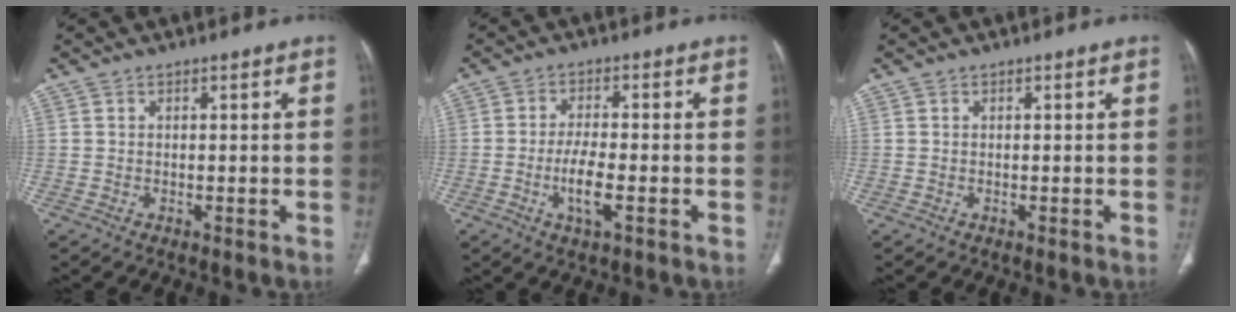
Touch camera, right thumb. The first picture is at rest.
{"total": 5.9, "force": [-1.9, 1.9, 5.3], "torque": [-0.107, 0.003, -0.036]}
{"total": 0.0}